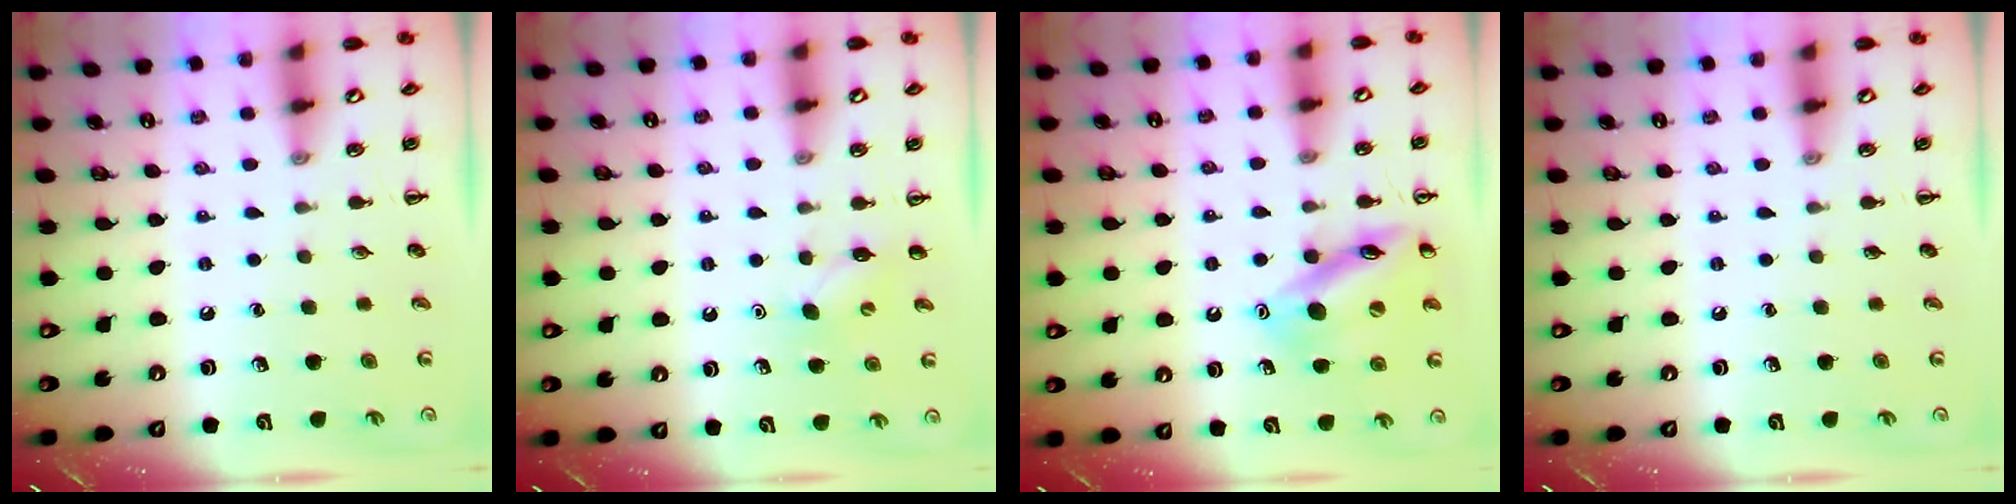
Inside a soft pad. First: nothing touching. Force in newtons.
{"total": 3.0, "press": 2.9, "slide": 0.7}
{"total": 13.3, "press": 13.3, "slide": 1.2}
{"total": 0.0}